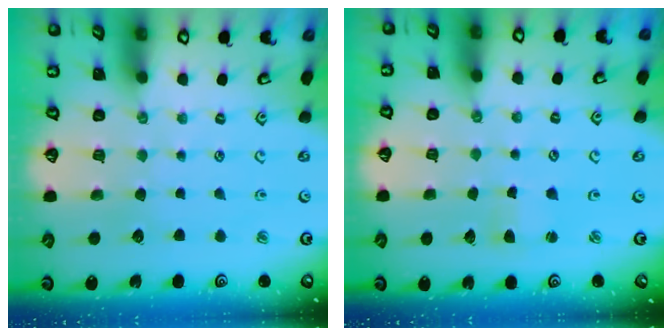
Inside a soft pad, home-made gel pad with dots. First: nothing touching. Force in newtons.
{"total": 2.7, "press": 2.7, "slide": 0.3}